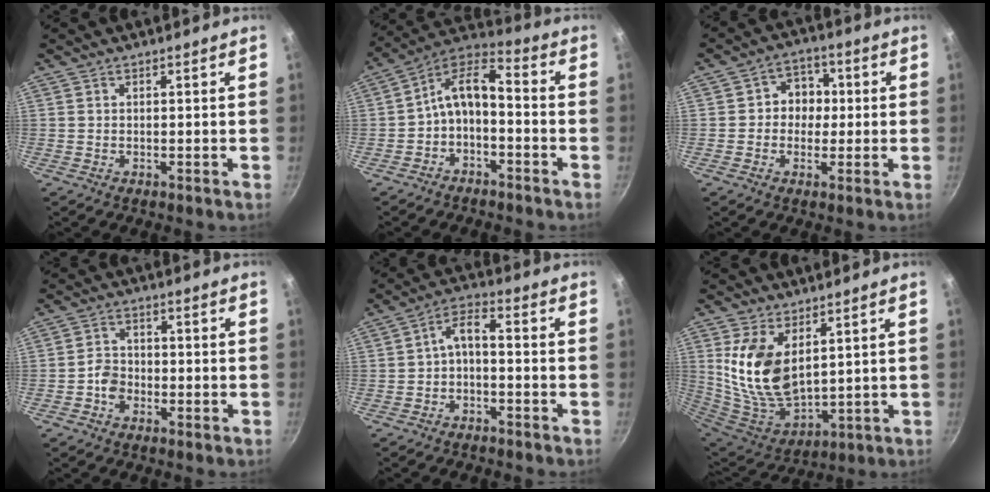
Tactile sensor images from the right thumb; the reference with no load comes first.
{"total": 9.8, "force": [-2.8, 5.1, 7.9], "torque": [-0.148, 0.057, -0.060]}
{"total": 6.7, "force": [0.2, 5.9, 3.1], "torque": [0.000, 0.011, -0.006]}
{"total": 4.0, "force": [-1.5, 3.1, 1.9], "torque": [-0.018, 0.019, -0.031]}
{"total": 4.8, "force": [-1.8, 2.3, 3.8], "torque": [-0.075, 0.036, -0.034]}
{"total": 15.3, "force": [4.6, 8.7, 11.8], "torque": [-0.225, -0.050, 0.107]}